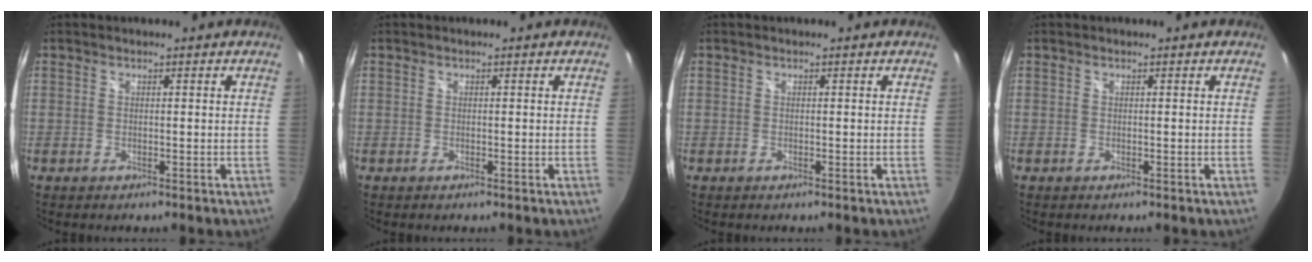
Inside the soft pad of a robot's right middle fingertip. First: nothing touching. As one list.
[{"total": 0.0}, {"total": 0.0}, {"total": 0.0}]